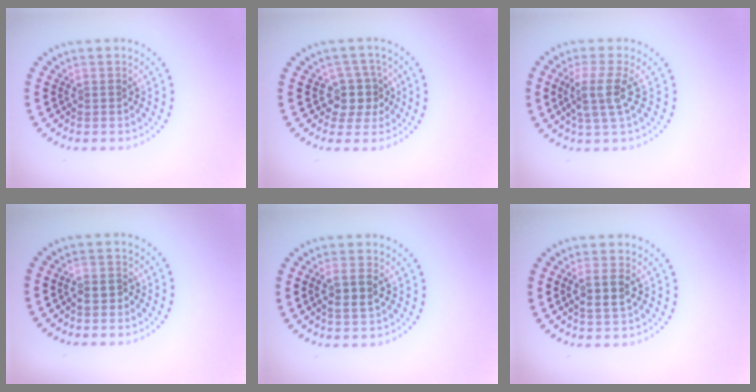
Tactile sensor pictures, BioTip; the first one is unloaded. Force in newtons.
{"total": 3.0, "press": 2.4, "slide": 1.7}
{"total": 3.4, "press": 2.6, "slide": 2.2}
{"total": 1.3, "press": 1.2, "slide": 0.6}
{"total": 2.3, "press": 2.2, "slide": 0.7}
{"total": 2.3, "press": 2.2, "slide": 0.7}